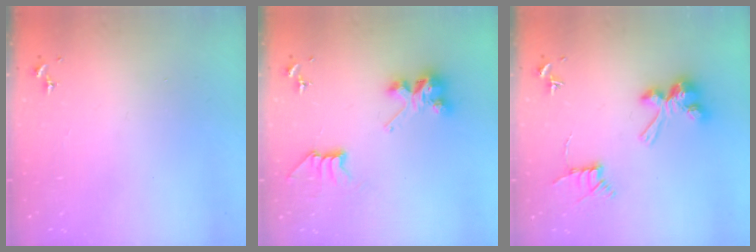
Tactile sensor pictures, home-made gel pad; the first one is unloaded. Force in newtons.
{"total": 8.3, "press": 8.3, "slide": 0.1}
{"total": 11.6, "press": 11.5, "slide": 0.7}